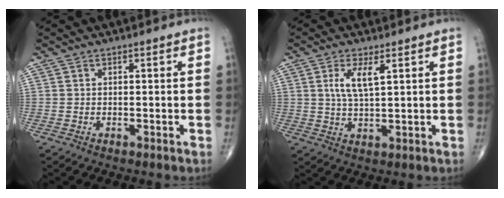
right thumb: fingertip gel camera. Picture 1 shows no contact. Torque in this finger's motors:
{"motor_torque": [0.02, 0.03, 0.18, -0.17, 0.05]}